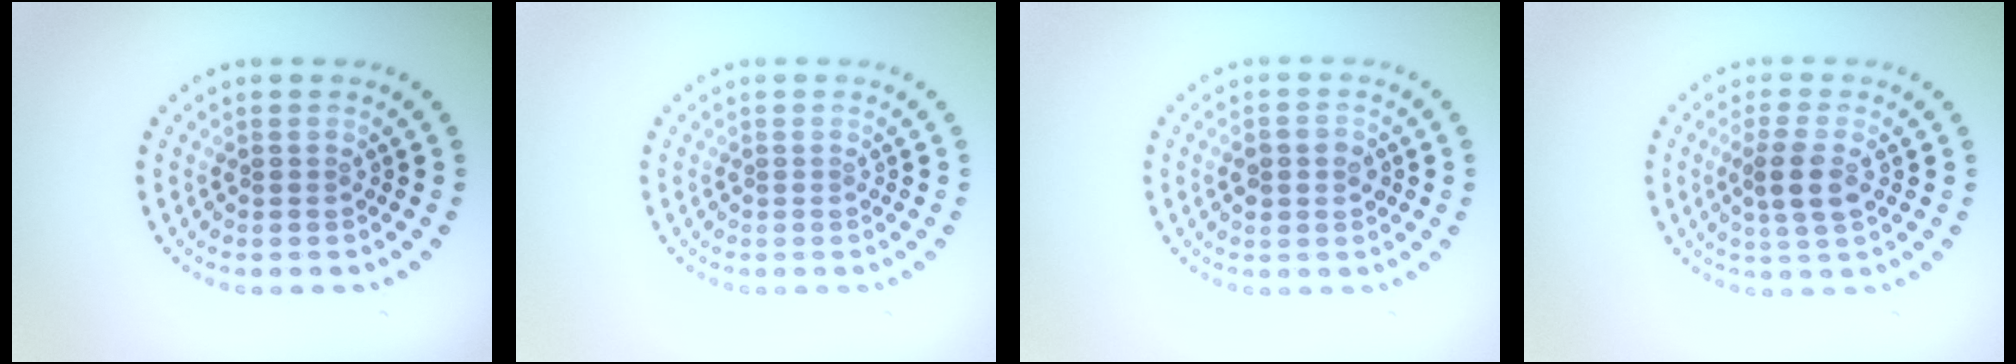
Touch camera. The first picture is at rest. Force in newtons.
{"total": 0.0}
{"total": 2.8, "press": 2.8, "slide": 0.1}
{"total": 2.9, "press": 2.7, "slide": 1.0}